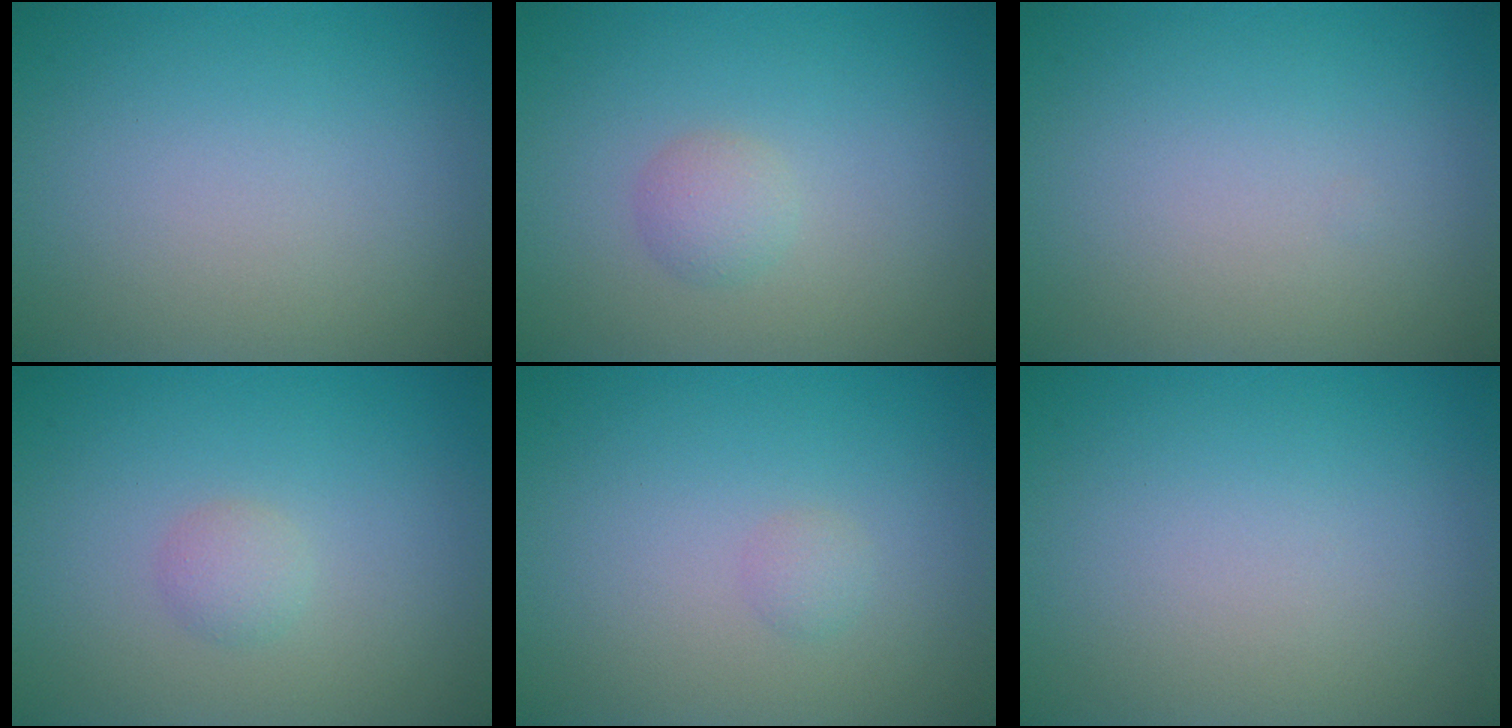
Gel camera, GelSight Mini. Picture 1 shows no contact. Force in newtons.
{"total": 1.5, "press": 1.4, "slide": 0.1}
{"total": 0.0}
{"total": 1.2, "press": 1.2, "slide": 0.0}
{"total": 0.7, "press": 0.7, "slide": 0.0}
{"total": 0.0}